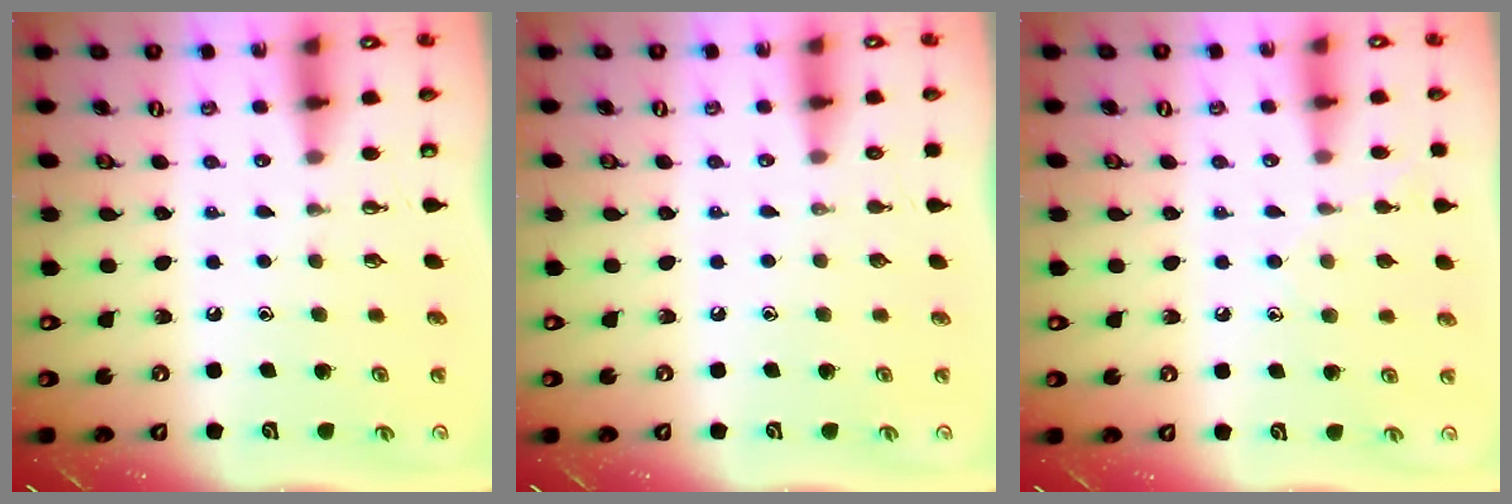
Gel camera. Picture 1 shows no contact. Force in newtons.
{"total": 0.0}
{"total": 8.4, "press": 8.4, "slide": 0.6}